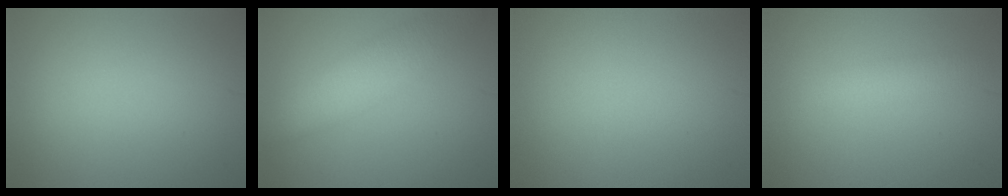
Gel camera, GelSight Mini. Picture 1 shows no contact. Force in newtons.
{"total": 4.7, "press": 4.7, "slide": 0.2}
{"total": 0.0}
{"total": 2.1, "press": 2.1, "slide": 0.1}